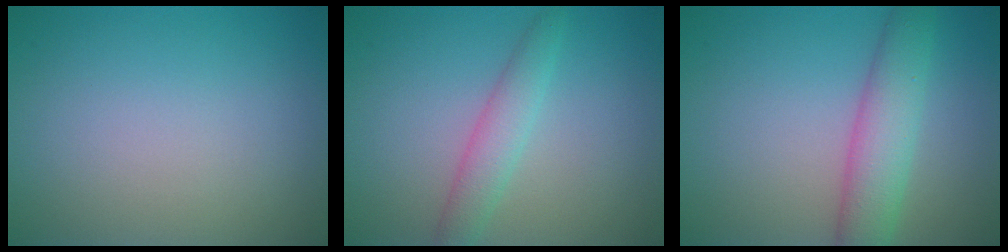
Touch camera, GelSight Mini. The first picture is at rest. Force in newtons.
{"total": 2.6, "press": 2.6, "slide": 0.1}
{"total": 4.7, "press": 4.7, "slide": 0.1}